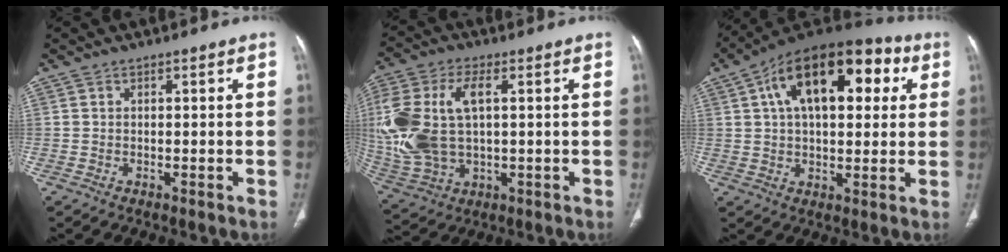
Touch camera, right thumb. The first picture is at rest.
{"total": 19.2, "force": [1.9, 10.9, 15.8], "torque": [-0.374, 0.005, 0.046]}
{"total": 22.6, "force": [7.0, 12.0, 17.8], "torque": [-0.251, 0.028, 0.101]}